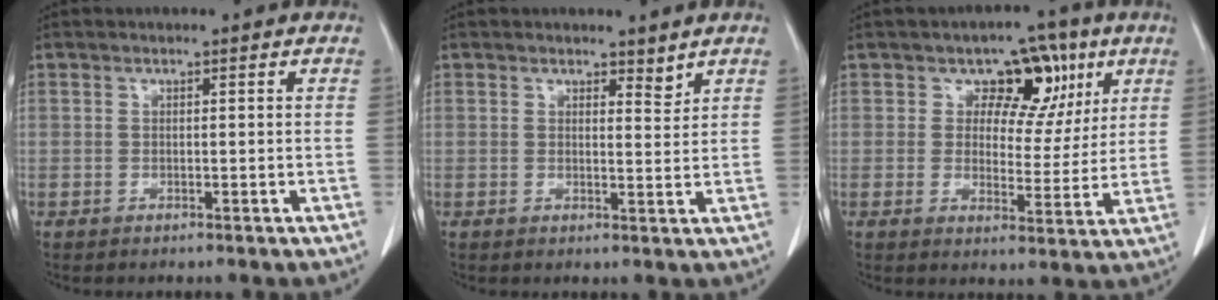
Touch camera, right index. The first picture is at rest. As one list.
[{"total": 2.0, "force": [1.8, 0.7, 0.7], "torque": [-0.007, -0.010, 0.026]}, {"total": 8.2, "force": [3.9, 5.8, 4.4], "torque": [-0.034, 0.011, 0.053]}]